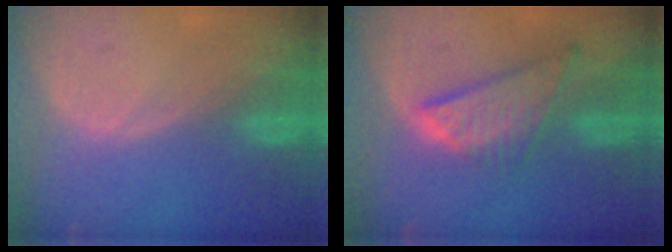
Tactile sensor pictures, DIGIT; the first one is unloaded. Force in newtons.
{"total": 8.6, "press": 7.3, "slide": 4.5}